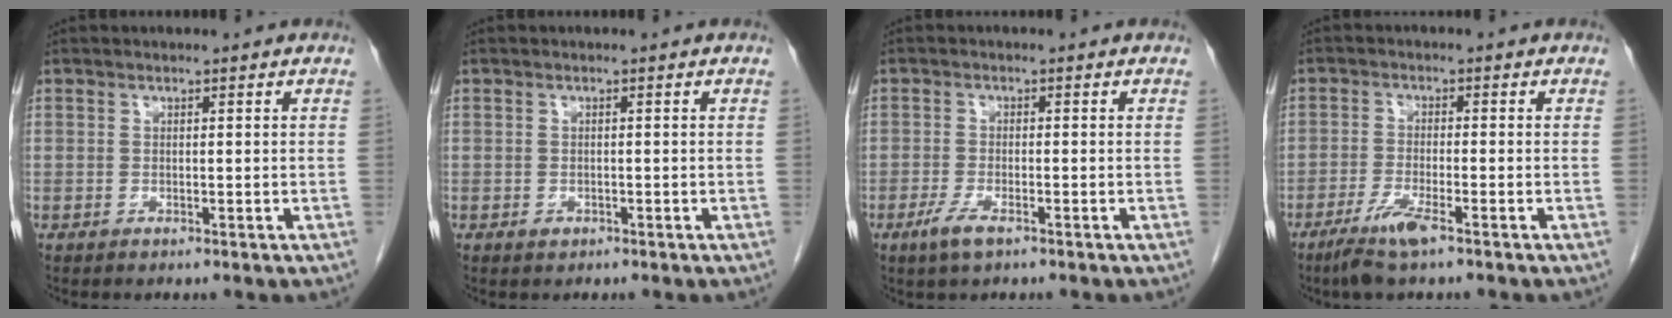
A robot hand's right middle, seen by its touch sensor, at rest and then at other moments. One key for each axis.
{"total": 0.8, "fx": -0.4, "fy": 0.6, "fz": 0.3, "tx": -0.007, "ty": 0.001, "tz": -0.004}
{"total": 3.1, "fx": -1.9, "fy": 0.8, "fz": 2.4, "tx": -0.056, "ty": -0.005, "tz": -0.038}
{"total": 5.0, "fx": -3.3, "fy": 0.2, "fz": 3.7, "tx": -0.084, "ty": -0.012, "tz": -0.065}